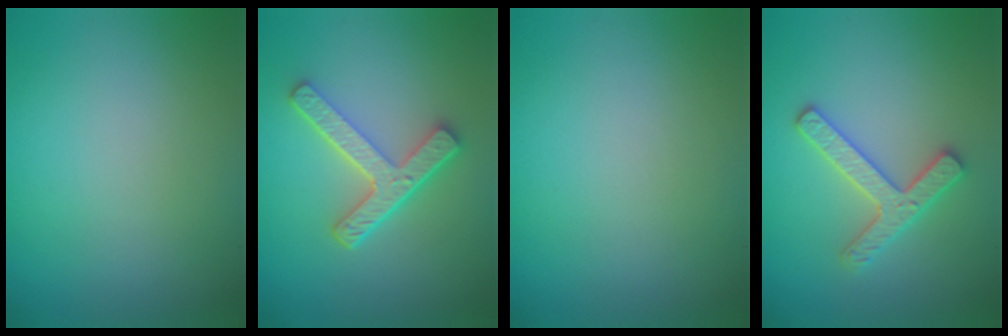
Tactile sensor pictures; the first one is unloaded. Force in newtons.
{"total": 4.8, "press": 3.7, "slide": 3.2}
{"total": 0.0}
{"total": 2.8, "press": 2.8, "slide": 0.6}